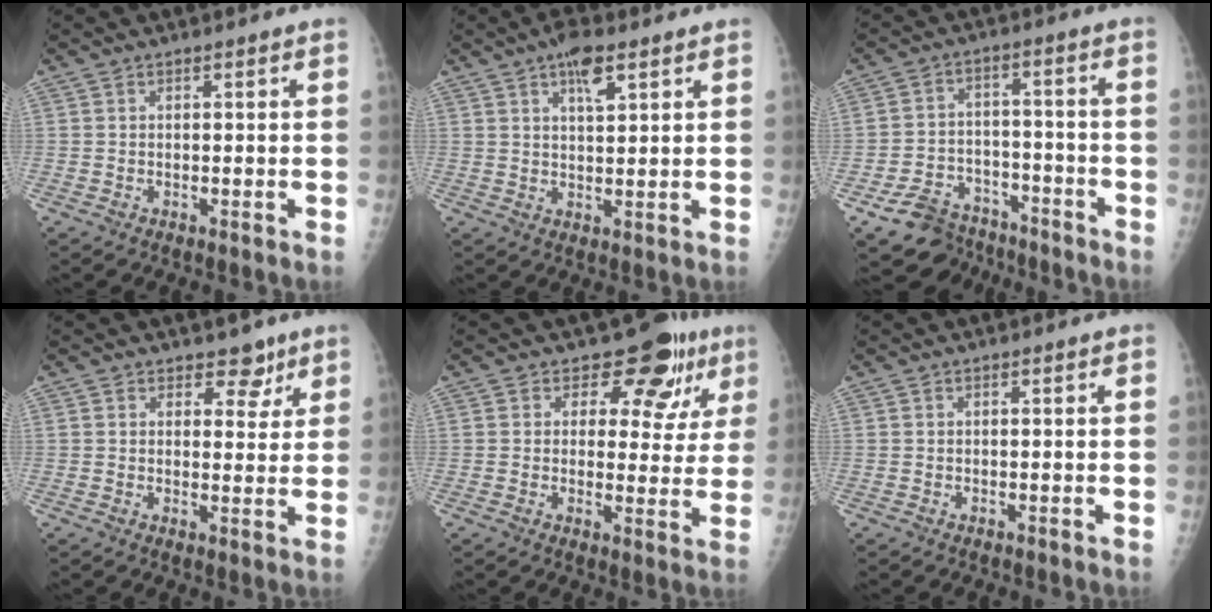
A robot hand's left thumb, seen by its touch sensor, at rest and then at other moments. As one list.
[{"total": 5.8, "force": [3.2, 2.1, 4.3], "torque": [-0.063, -0.008, 0.050]}, {"total": 13.1, "force": [-9.7, 8.2, 3.1], "torque": [-0.032, 0.079, -0.148]}, {"total": 4.4, "force": [3.2, 2.7, 1.5], "torque": [0.015, -0.018, 0.043]}, {"total": 9.3, "force": [5.7, 5.8, 4.5], "torque": [-0.012, -0.026, 0.061]}, {"total": 0.0}]